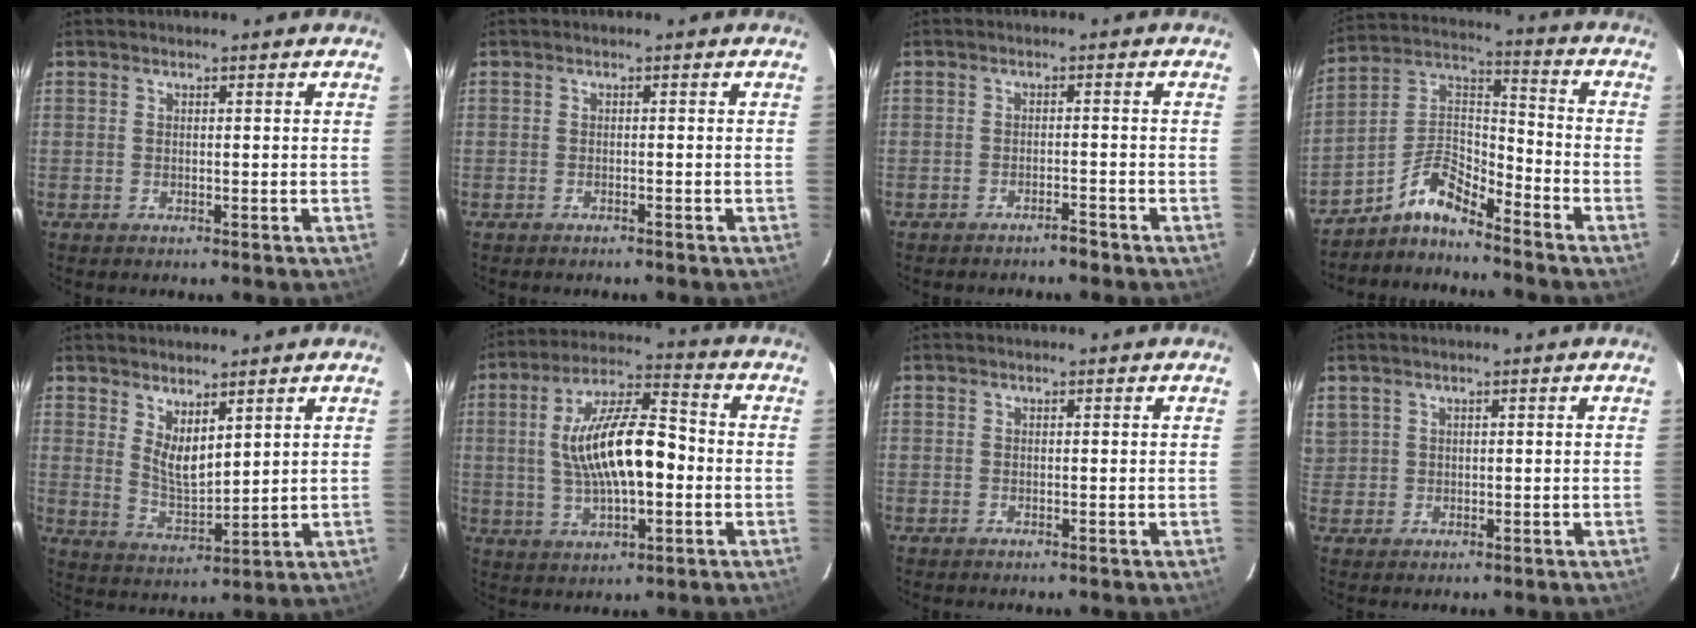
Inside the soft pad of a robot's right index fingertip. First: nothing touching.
{"total": 0.8, "force": [-0.8, 0.2, 0.2], "torque": [-0.006, 0.002, -0.012]}
{"total": 2.0, "force": [-1.9, 0.4, 0.7], "torque": [-0.018, 0.002, -0.025]}
{"total": 8.8, "force": [-7.3, 2.5, 4.2], "torque": [-0.107, 0.040, -0.152]}
{"total": 6.2, "force": [4.0, 2.2, 4.2], "torque": [-0.073, -0.015, 0.079]}
{"total": 15.2, "force": [-0.6, 5.5, 14.2], "torque": [-0.261, 0.016, -0.007]}
{"total": 0.0}
{"total": 3.0, "force": [1.4, 2.7, 0.4], "torque": [0.002, 0.008, 0.032]}